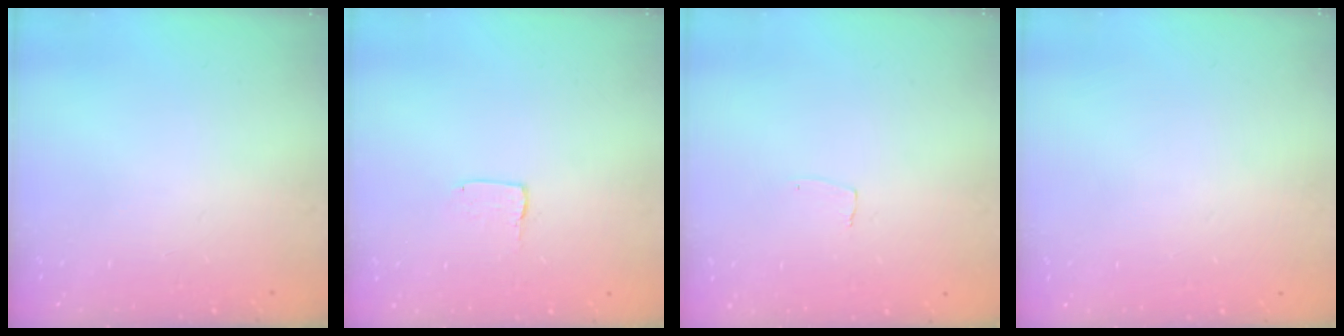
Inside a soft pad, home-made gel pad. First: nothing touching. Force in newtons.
{"total": 1.7, "press": 1.6, "slide": 0.1}
{"total": 3.0, "press": 3.0, "slide": 0.2}
{"total": 0.0}